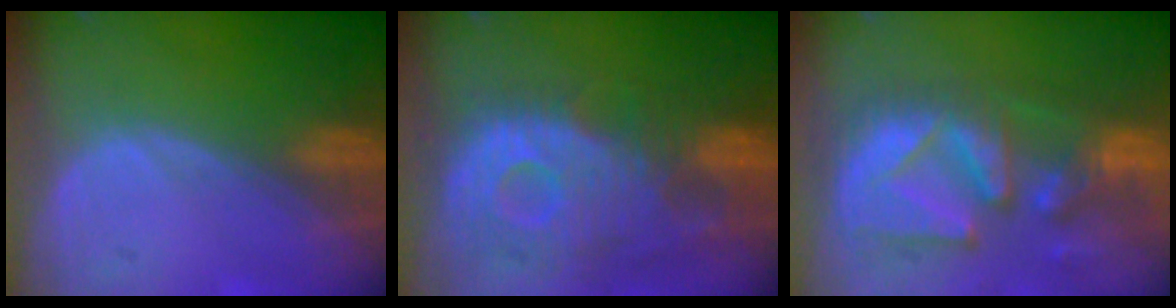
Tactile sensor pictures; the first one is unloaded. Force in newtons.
{"total": 12.3, "press": 10.9, "slide": 5.7}
{"total": 12.3, "press": 11.0, "slide": 5.6}